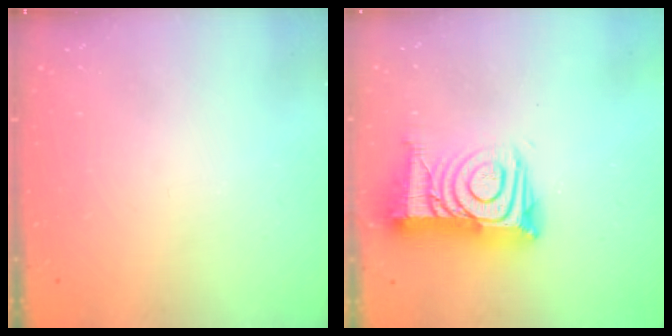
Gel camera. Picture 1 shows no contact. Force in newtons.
{"total": 17.3, "press": 17.2, "slide": 1.3}